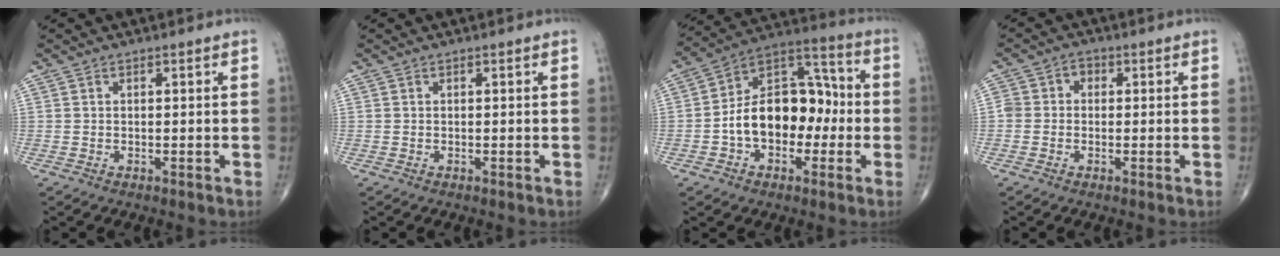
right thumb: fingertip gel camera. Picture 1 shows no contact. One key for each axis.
{"total": 0.0}
{"total": 16.6, "fx": -2.4, "fy": 10.9, "fz": 12.3, "tx": -0.168, "ty": 0.052, "tz": -0.045}
{"total": 3.5, "fx": -0.1, "fy": 3.1, "fz": 1.6, "tx": -0.012, "ty": 0.019, "tz": -0.007}